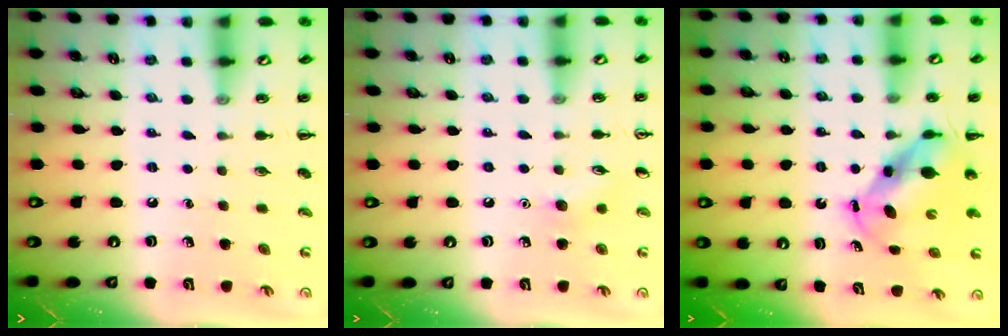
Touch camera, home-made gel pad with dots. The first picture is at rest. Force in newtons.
{"total": 5.4, "press": 5.1, "slide": 1.7}
{"total": 6.5, "press": 6.3, "slide": 1.4}